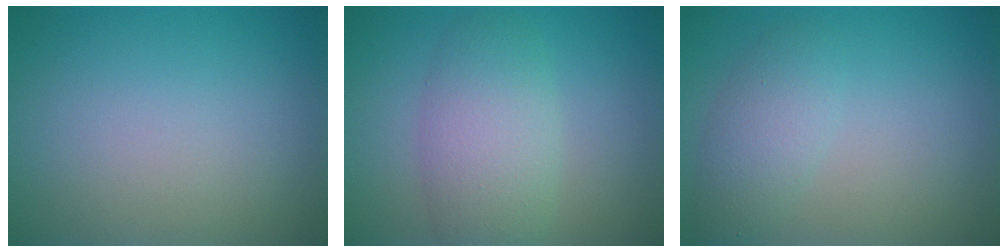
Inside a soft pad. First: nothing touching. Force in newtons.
{"total": 4.8, "press": 4.8, "slide": 0.3}
{"total": 2.6, "press": 2.6, "slide": 0.2}